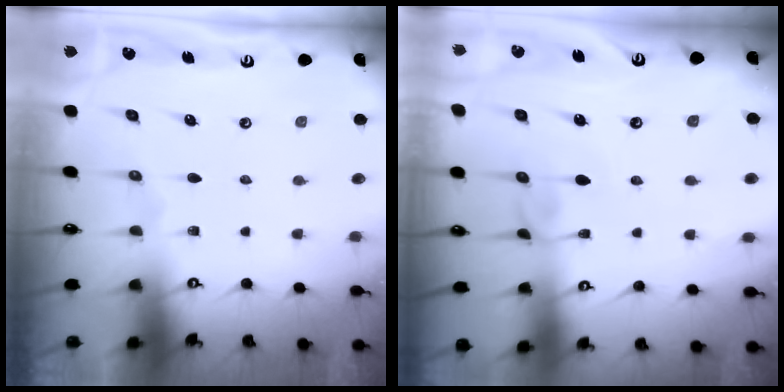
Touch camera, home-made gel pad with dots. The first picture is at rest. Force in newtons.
{"total": 3.7, "press": 3.7, "slide": 0.2}